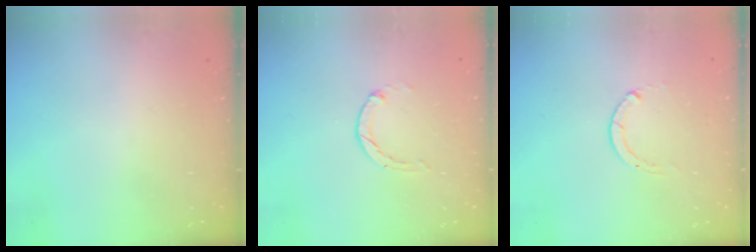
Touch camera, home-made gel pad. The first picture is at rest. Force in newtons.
{"total": 0.8, "press": 0.7, "slide": 0.2}
{"total": 0.0}